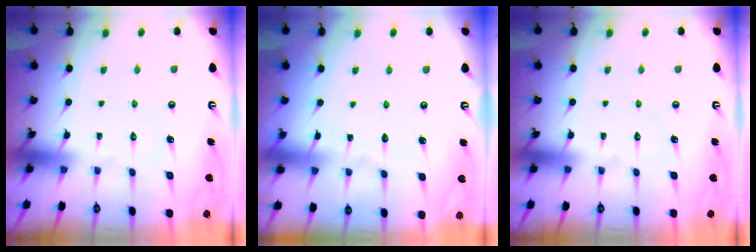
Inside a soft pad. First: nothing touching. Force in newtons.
{"total": 2.0, "press": 2.0, "slide": 0.2}
{"total": 0.0}